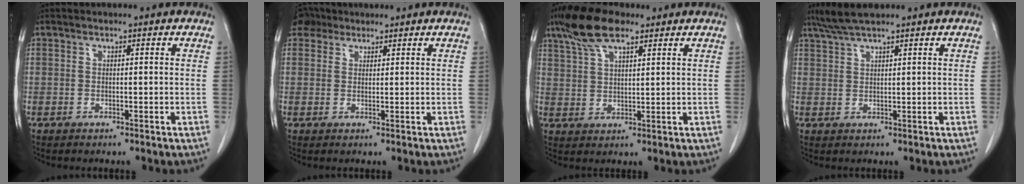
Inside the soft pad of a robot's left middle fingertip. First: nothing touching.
{"total": 2.8, "force": [2.3, 1.6, 0.0], "torque": [-0.005, 0.014, 0.042]}
{"total": 8.7, "force": [6.1, 2.4, 5.7], "torque": [-0.120, 0.018, 0.116]}
{"total": 4.6, "force": [3.9, 0.1, 2.5], "torque": [-0.057, 0.014, 0.078]}